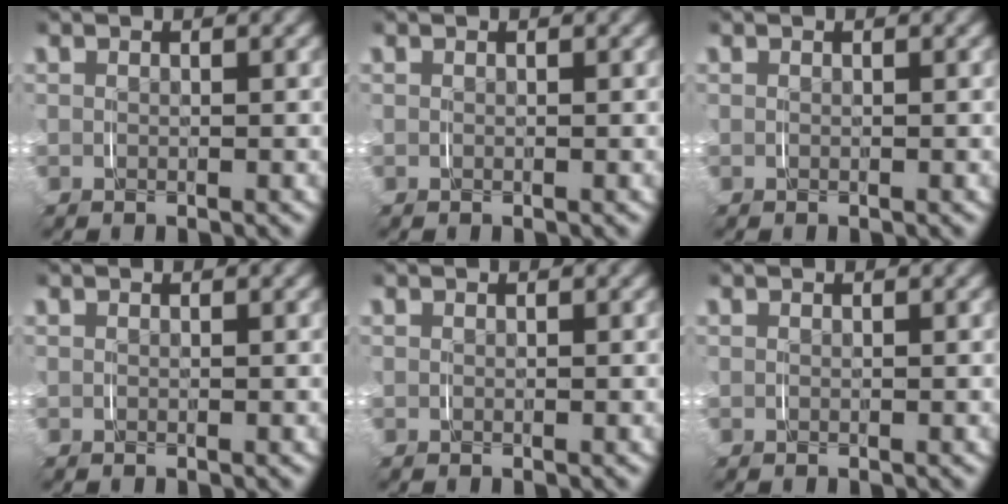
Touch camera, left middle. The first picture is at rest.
{"total": 0.0}
{"total": 0.0}
{"total": 0.0}
{"total": 0.0}
{"total": 0.0}